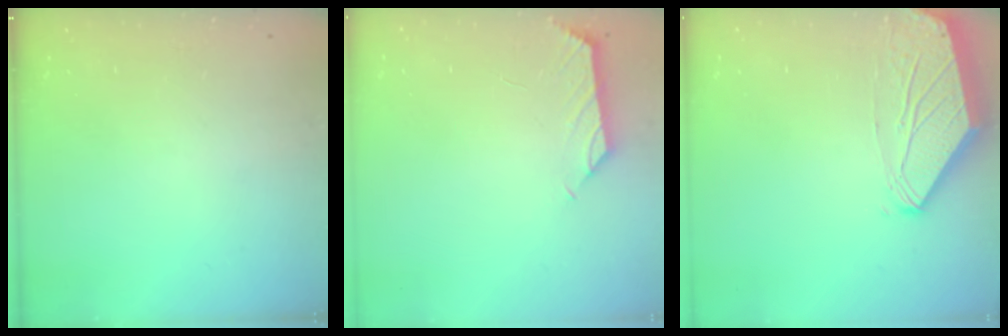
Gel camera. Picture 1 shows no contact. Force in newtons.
{"total": 0.5, "press": 0.3, "slide": 0.4}
{"total": 0.0}